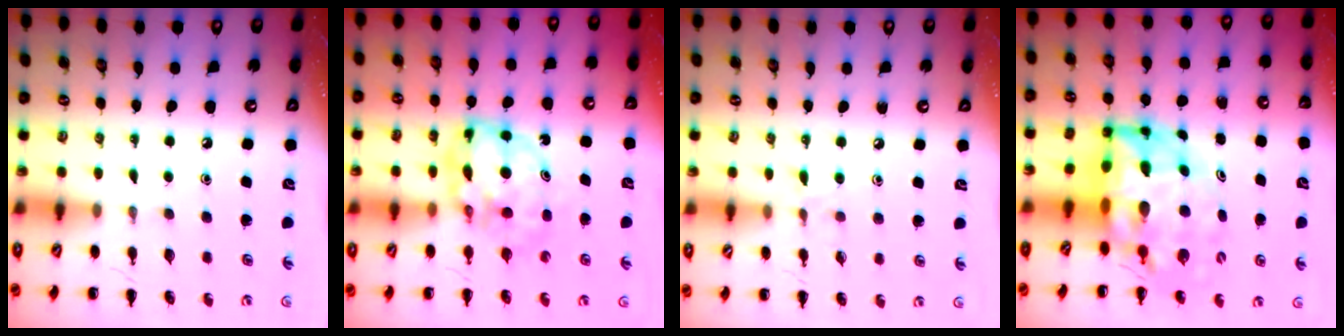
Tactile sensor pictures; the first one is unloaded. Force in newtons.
{"total": 7.0, "press": 6.8, "slide": 1.8}
{"total": 6.0, "press": 5.6, "slide": 2.2}
{"total": 11.8, "press": 11.3, "slide": 3.2}